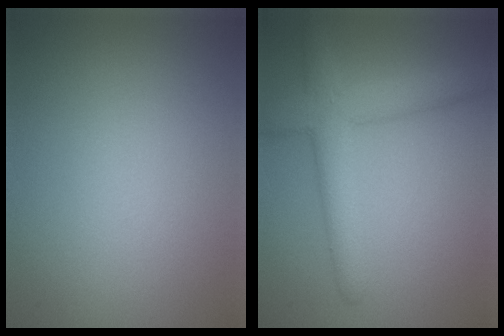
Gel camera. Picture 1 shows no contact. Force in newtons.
{"total": 4.9, "press": 4.9, "slide": 0.3}